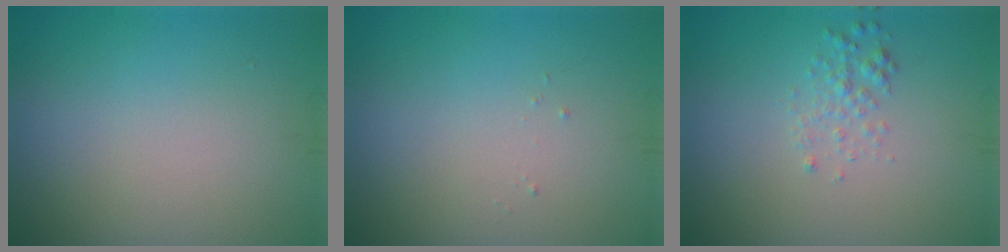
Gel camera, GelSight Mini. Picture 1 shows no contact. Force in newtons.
{"total": 0.0}
{"total": 1.4, "press": 1.4, "slide": 0.0}